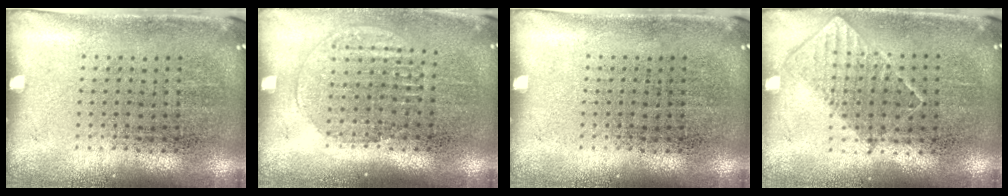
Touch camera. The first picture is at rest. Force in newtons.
{"total": 1.4, "press": 1.2, "slide": 0.7}
{"total": 0.0}
{"total": 0.8, "press": 0.7, "slide": 0.3}